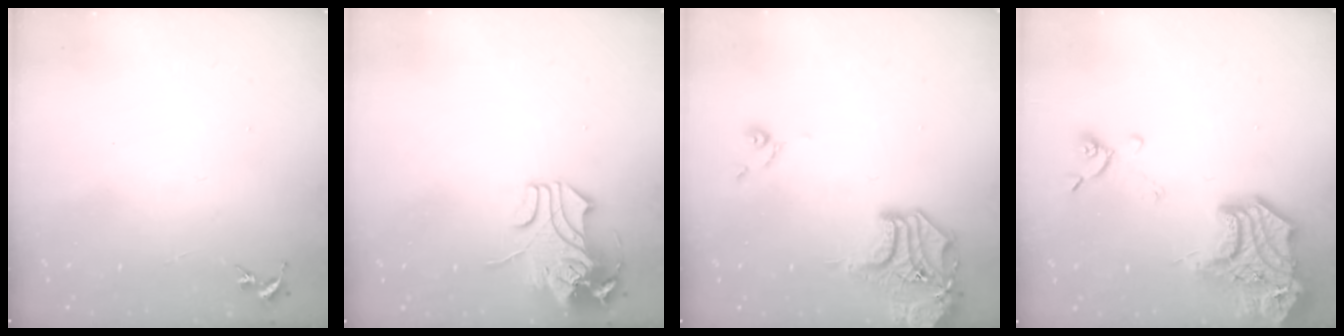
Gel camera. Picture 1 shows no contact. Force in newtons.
{"total": 10.1, "press": 10.1, "slide": 1.2}
{"total": 14.3, "press": 14.1, "slide": 2.3}
{"total": 23.2, "press": 23.1, "slide": 2.7}